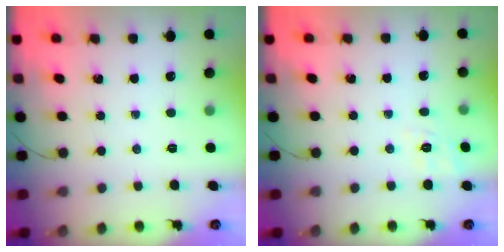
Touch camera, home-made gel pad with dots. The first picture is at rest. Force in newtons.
{"total": 2.0, "press": 0.4, "slide": 2.0}